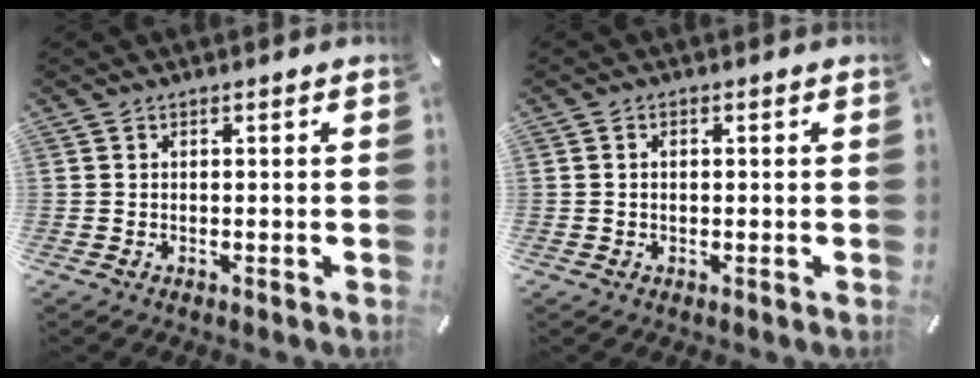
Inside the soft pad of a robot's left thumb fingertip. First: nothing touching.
{"total": 0.9, "force": [0.0, 0.7, 0.6], "torque": [-0.012, 0.005, -0.001]}